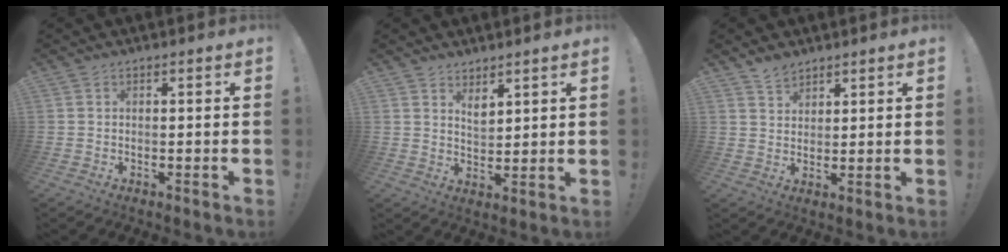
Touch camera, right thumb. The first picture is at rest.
{"total": 4.7, "force": [3.5, 2.6, 1.8], "torque": [-0.027, -0.027, 0.064]}
{"total": 4.2, "force": [3.7, 1.9, 0.7], "torque": [-0.008, -0.024, 0.070]}